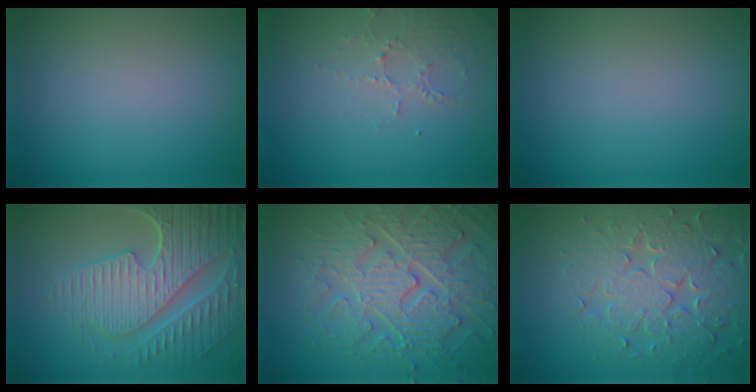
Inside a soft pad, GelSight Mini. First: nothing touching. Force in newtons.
{"total": 2.1, "press": 2.1, "slide": 0.4}
{"total": 0.0}
{"total": 8.4, "press": 6.1, "slide": 5.8}
{"total": 8.5, "press": 6.5, "slide": 5.4}
{"total": 7.1, "press": 5.8, "slide": 4.2}